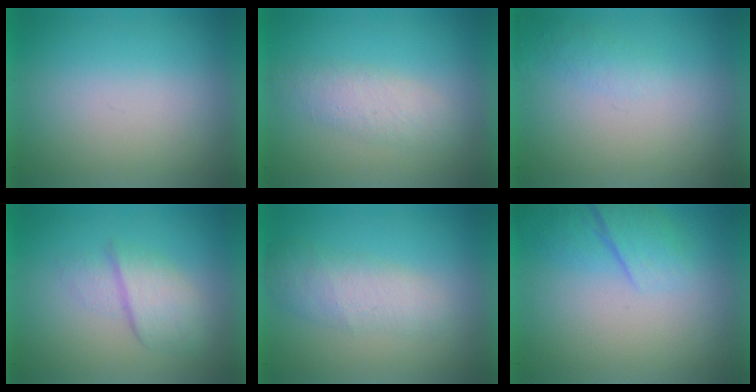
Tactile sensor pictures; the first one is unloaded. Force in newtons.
{"total": 1.8}
{"total": 1.3}
{"total": 2.7}
{"total": 2.3}
{"total": 2.2}